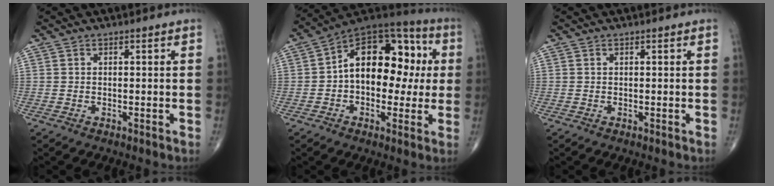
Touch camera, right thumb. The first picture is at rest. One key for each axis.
{"total": 18.9, "fx": 1.3, "fy": 12.0, "fz": 14.6, "tx": -0.174, "ty": 0.046, "tz": 0.009}
{"total": 0.0}